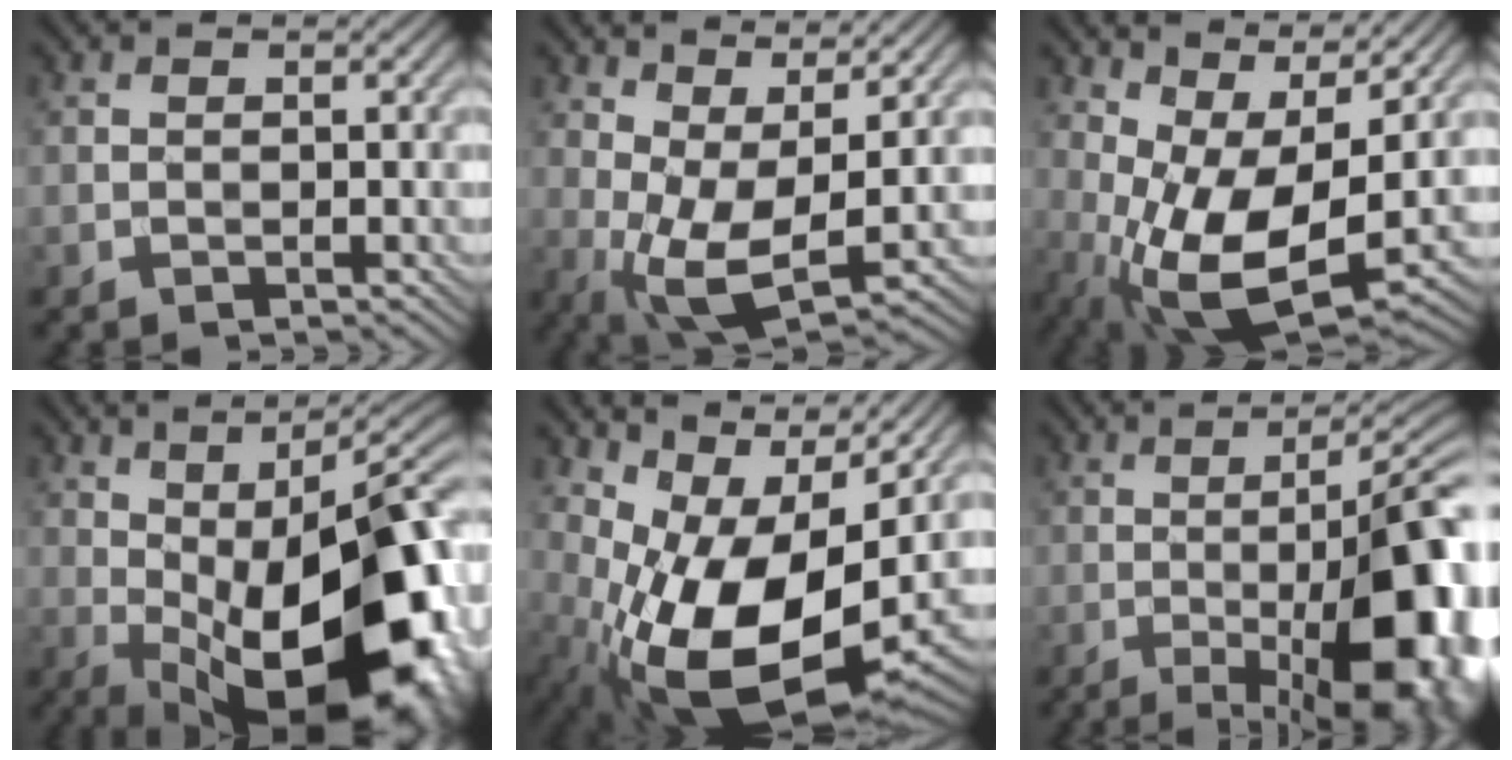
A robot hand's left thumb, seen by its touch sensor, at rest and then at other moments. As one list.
[{"total": 9.5, "force": [1.7, 4.2, 8.3], "torque": [-0.169, -0.003, 0.034]}, {"total": 13.3, "force": [1.3, 6.4, 11.5], "torque": [-0.221, -0.010, 0.037]}, {"total": 21.4, "force": [-3.3, 10.2, 18.6], "torque": [-0.244, -0.004, -0.040]}, {"total": 15.4, "force": [0.2, 8.3, 13.0], "torque": [-0.229, -0.013, 0.020]}, {"total": 17.1, "force": [-4.6, 5.1, 15.7], "torque": [-0.184, 0.010, -0.057]}]